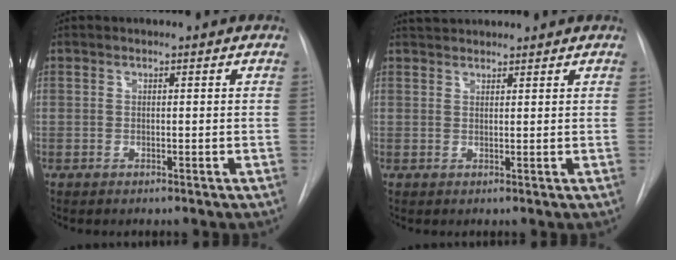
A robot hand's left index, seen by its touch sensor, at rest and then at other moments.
{"total": 3.4, "force": [3.3, 0.5, 0.7], "torque": [-0.013, 0.032, 0.057]}